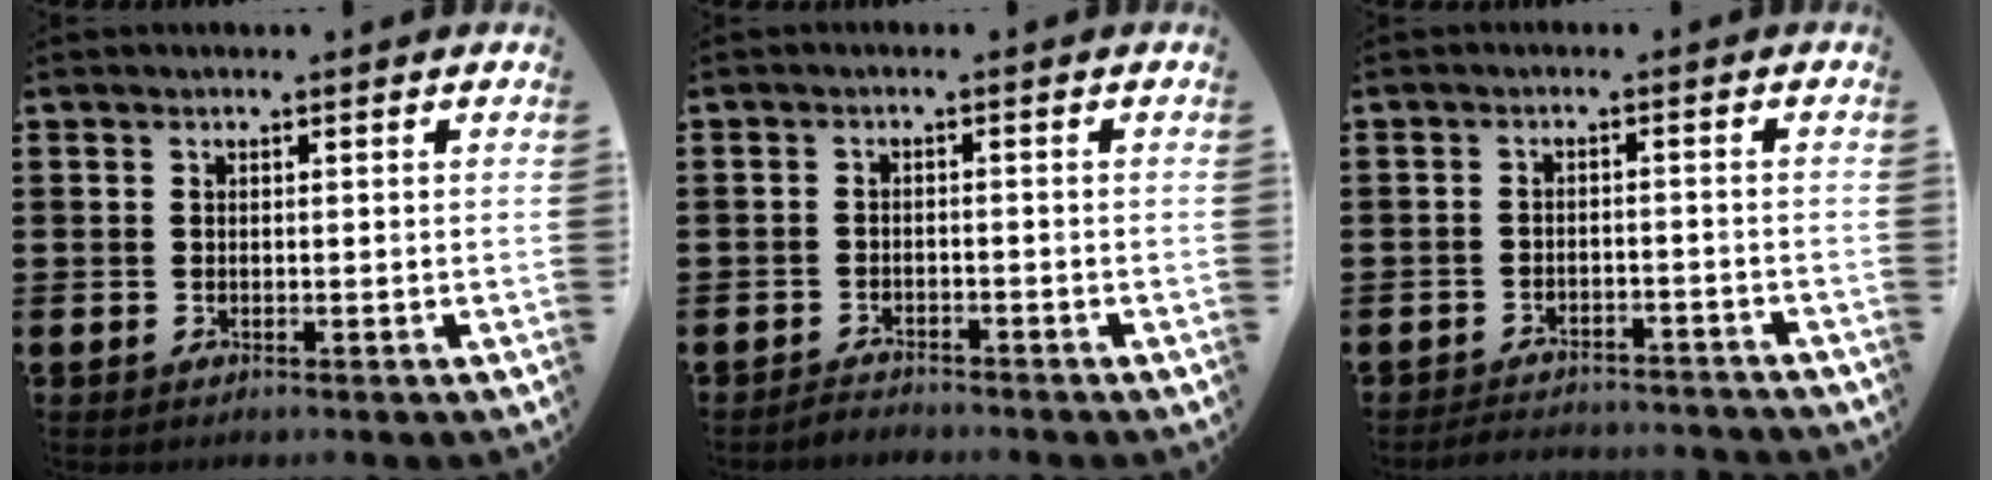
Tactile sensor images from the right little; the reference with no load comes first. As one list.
[{"total": 1.6, "force": [-1.6, 0.1, -0.2], "torque": [-0.003, 0.006, -0.034]}, {"total": 2.6, "force": [-2.6, 0.0, 0.0], "torque": [-0.004, 0.004, -0.055]}]